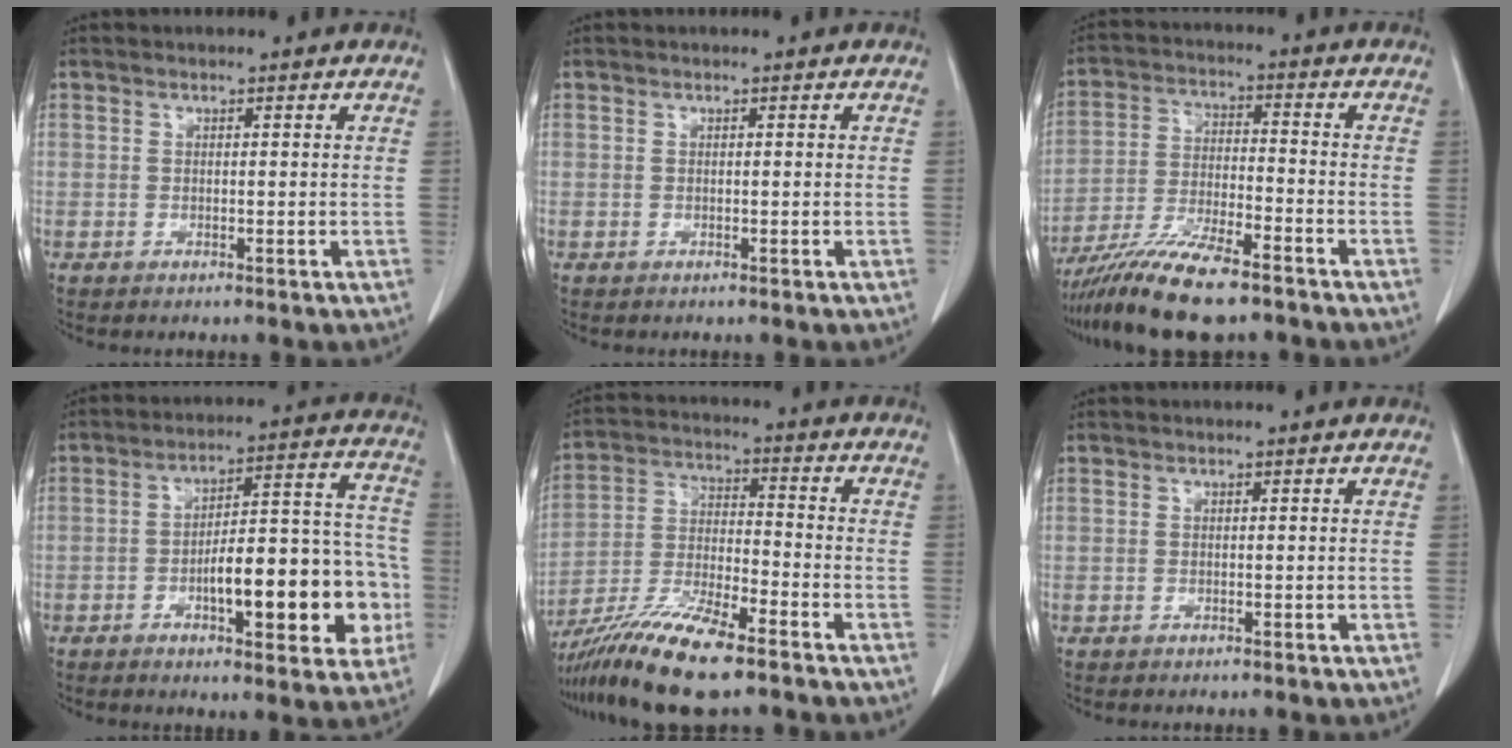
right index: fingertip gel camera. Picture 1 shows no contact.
{"total": 0.0}
{"total": 13.0, "force": [-10.3, 1.9, 7.6], "torque": [-0.141, -0.023, -0.180]}
{"total": 16.7, "force": [-4.5, 5.2, 15.2], "torque": [-0.198, 0.040, -0.057]}
{"total": 14.2, "force": [-10.4, 1.8, 9.5], "torque": [-0.188, -0.029, -0.190]}
{"total": 0.0}